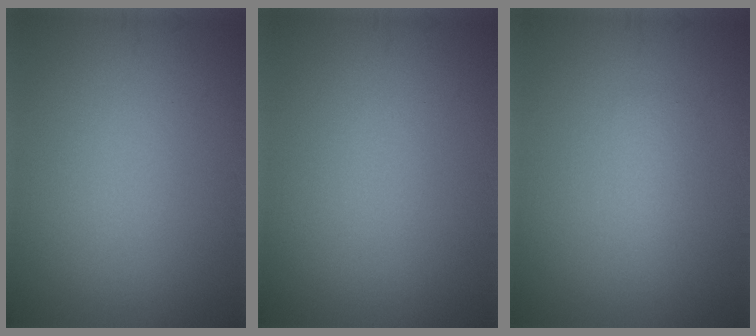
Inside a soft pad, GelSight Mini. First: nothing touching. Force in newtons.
{"total": 0.0}
{"total": 1.3, "press": 1.3, "slide": 0.0}